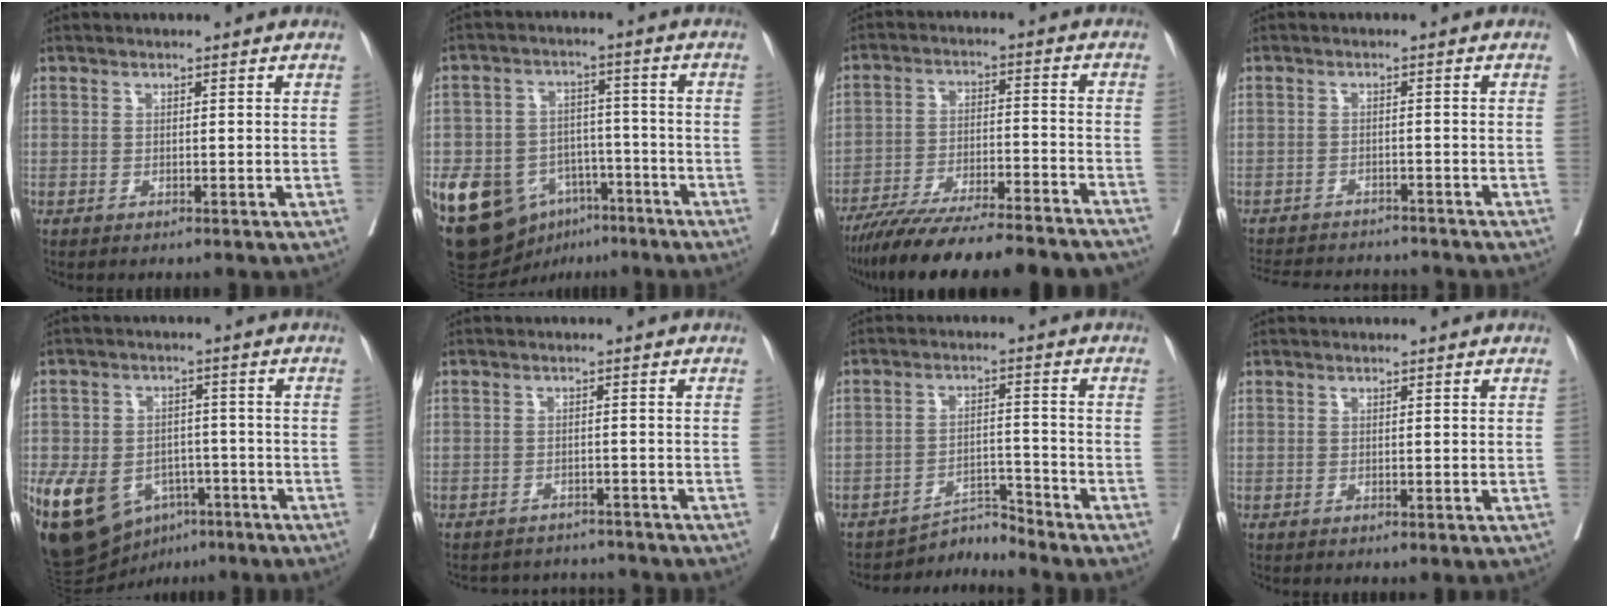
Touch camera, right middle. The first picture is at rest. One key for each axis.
{"total": 14.5, "fx": -7.7, "fy": 10.0, "fz": 7.2, "tx": -0.126, "ty": 0.019, "tz": -0.117}
{"total": 20.8, "fx": -18.4, "fy": 1.8, "fz": 9.6, "tx": -0.131, "ty": -0.020, "tz": -0.275}
{"total": 11.8, "fx": -11.0, "fy": 2.8, "fz": 3.4, "tx": -0.067, "ty": 0.003, "tz": -0.147}
{"total": 15.4, "fx": -7.0, "fy": 10.5, "fz": 8.9, "tx": -0.187, "ty": 0.008, "tz": -0.101}
{"total": 6.4, "fx": -6.2, "fy": 1.4, "fz": 0.0, "tx": 0.003, "ty": 0.012, "tz": -0.077}
{"total": 4.3, "fx": -4.0, "fy": -1.0, "fz": -1.3, "tx": 0.025, "ty": 0.004, "tz": -0.061}
{"total": 0.0}